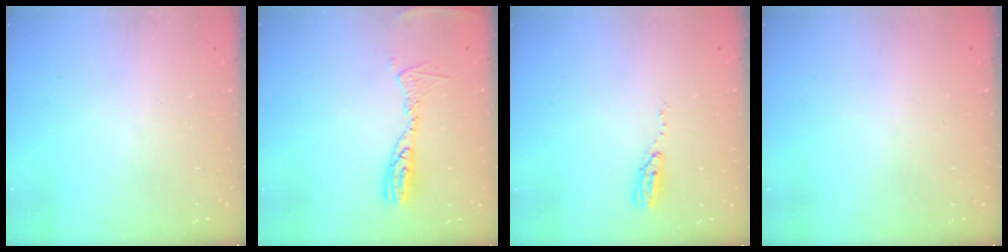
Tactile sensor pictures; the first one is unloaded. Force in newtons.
{"total": 9.9, "press": 9.9, "slide": 0.8}
{"total": 4.3, "press": 4.3, "slide": 0.2}
{"total": 0.0}